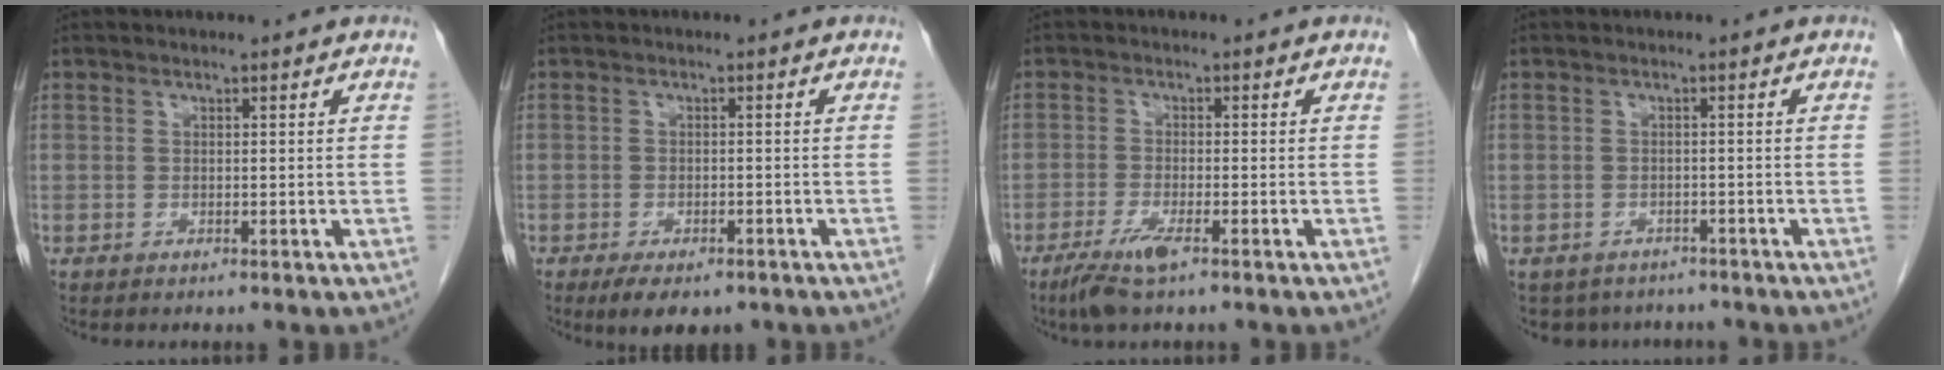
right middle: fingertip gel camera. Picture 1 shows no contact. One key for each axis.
{"total": 5.8, "fx": -4.1, "fy": 2.4, "fz": 3.2, "tx": -0.045, "ty": -0.006, "tz": -0.057}
{"total": 4.5, "fx": -2.9, "fy": 0.5, "fz": 3.4, "tx": -0.077, "ty": -0.012, "tz": -0.056}
{"total": 6.0, "fx": -5.0, "fy": 3.2, "fz": 0.6, "tx": 0.000, "ty": 0.005, "tz": -0.061}